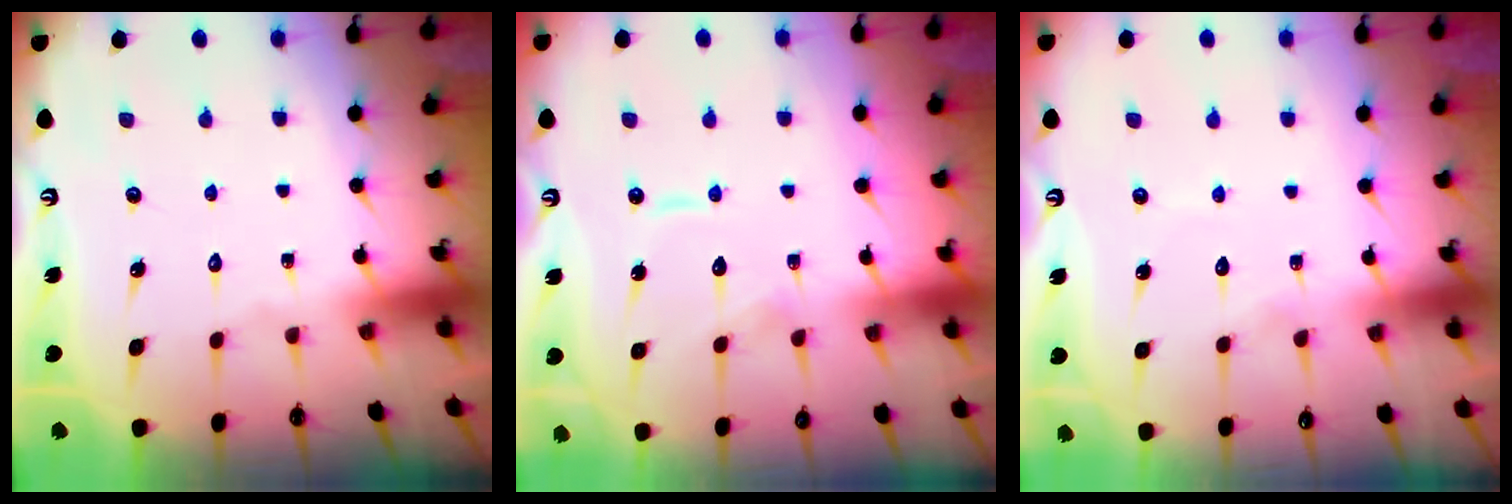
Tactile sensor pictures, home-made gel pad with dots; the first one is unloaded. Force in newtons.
{"total": 7.7, "press": 7.7, "slide": 0.7}
{"total": 4.7, "press": 4.7, "slide": 0.4}